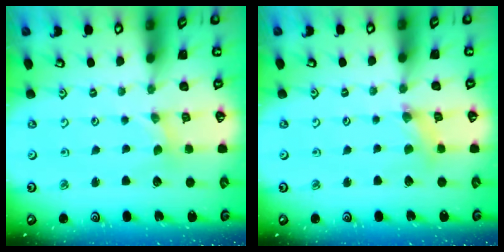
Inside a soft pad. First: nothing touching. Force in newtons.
{"total": 2.0, "press": 2.0, "slide": 0.4}